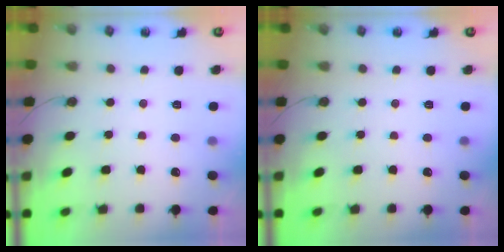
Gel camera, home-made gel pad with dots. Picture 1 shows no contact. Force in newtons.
{"total": 0.0}